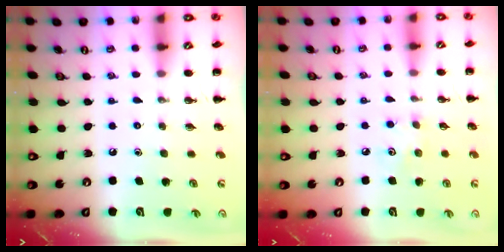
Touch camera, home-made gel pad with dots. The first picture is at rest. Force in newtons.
{"total": 3.3, "press": 3.2, "slide": 0.8}